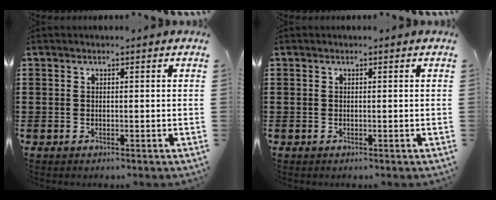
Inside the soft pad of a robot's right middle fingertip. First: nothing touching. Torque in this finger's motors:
{"motor_torque": [-1.11, 1.03, -0.02, -0.01]}